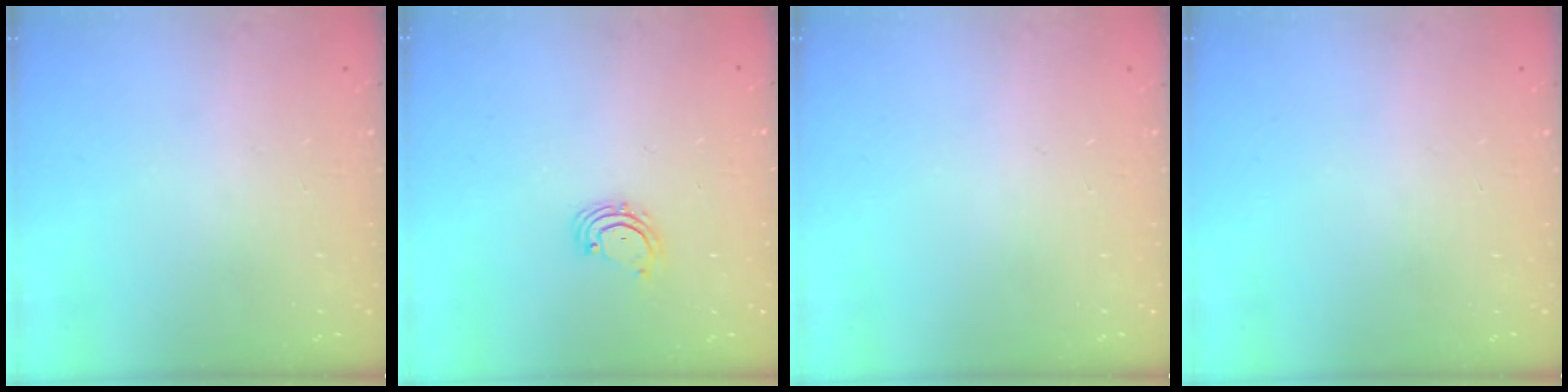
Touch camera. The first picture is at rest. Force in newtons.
{"total": 2.0, "press": 2.0, "slide": 0.4}
{"total": 0.0}
{"total": 0.0}